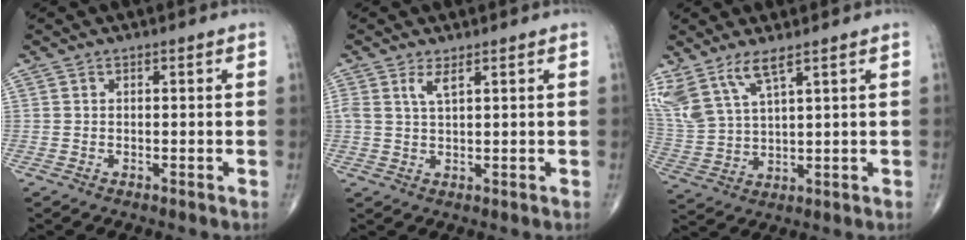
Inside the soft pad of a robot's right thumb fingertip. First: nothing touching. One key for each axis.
{"total": 2.5, "fx": 1.3, "fy": 0.5, "fz": 2.0, "tx": -0.047, "ty": -0.004, "tz": 0.033}
{"total": 9.9, "fx": 6.6, "fy": 2.9, "fz": 6.8, "tx": -0.160, "ty": -0.022, "tz": 0.150}